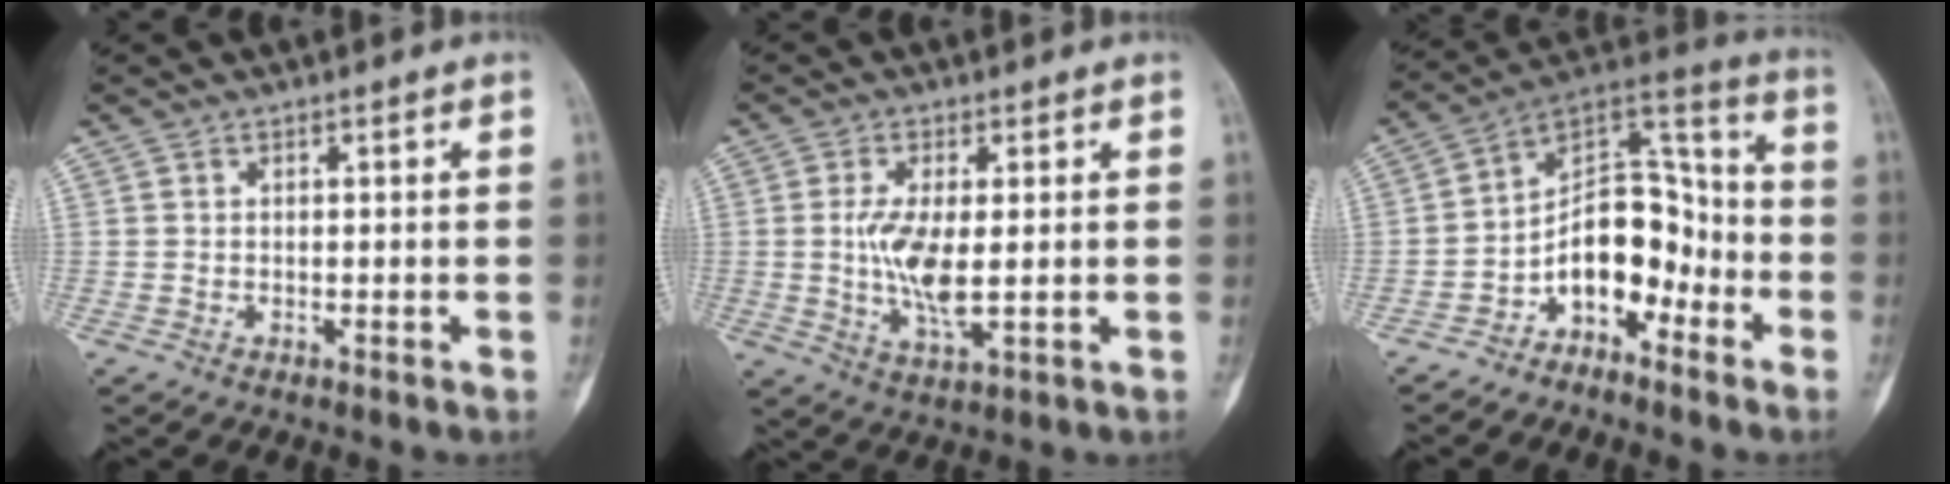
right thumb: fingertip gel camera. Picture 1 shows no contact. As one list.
[{"total": 8.0, "force": [0.2, 2.8, 7.4], "torque": [-0.155, -0.017, 0.006]}, {"total": 12.7, "force": [-5.6, 7.9, 8.2], "torque": [-0.098, 0.091, -0.103]}]